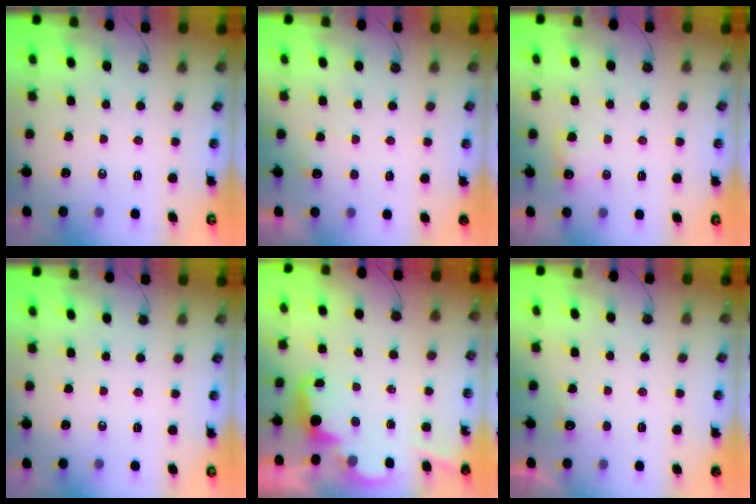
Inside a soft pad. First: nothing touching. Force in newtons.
{"total": 4.0, "press": 3.8, "slide": 1.1}
{"total": 6.6, "press": 6.5, "slide": 1.1}
{"total": 0.0}
{"total": 2.5, "press": 2.5, "slide": 0.5}
{"total": 3.2, "press": 3.1, "slide": 0.7}